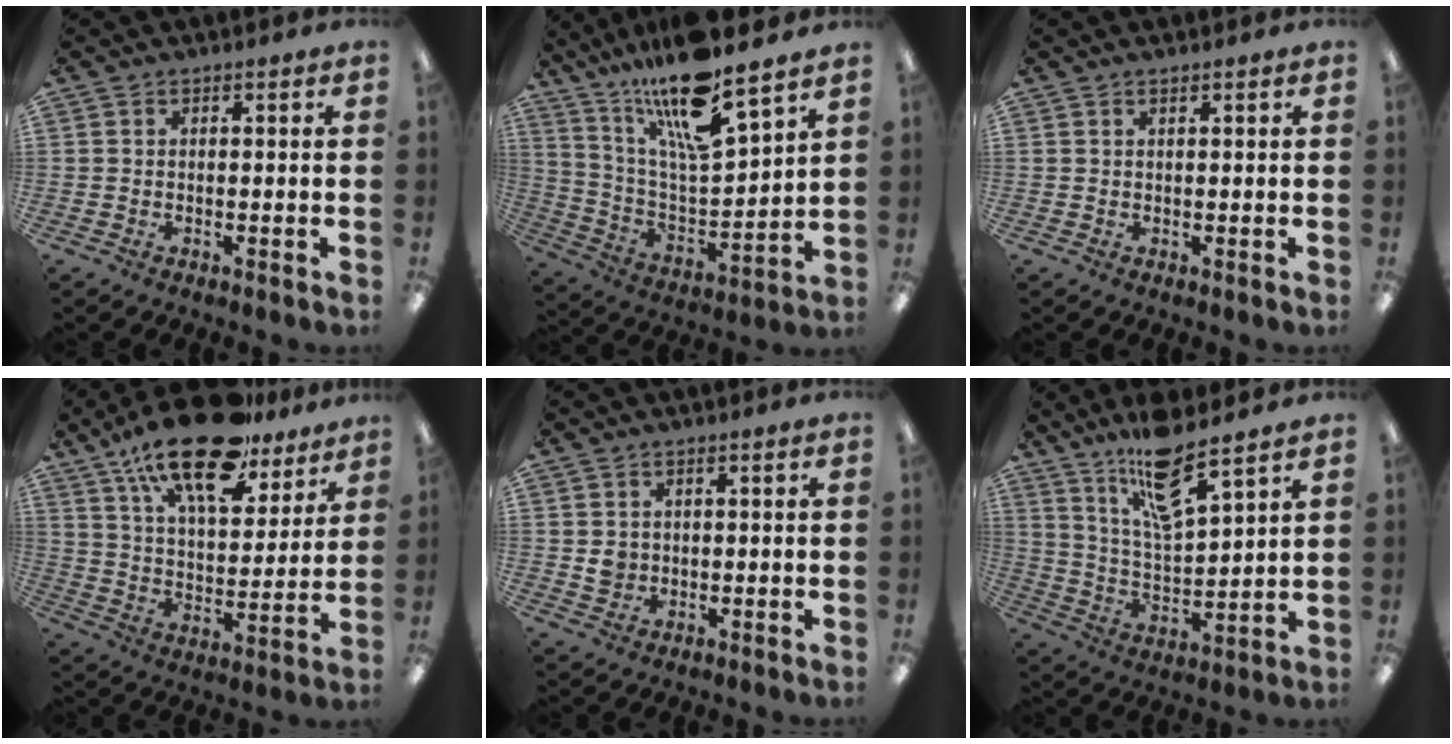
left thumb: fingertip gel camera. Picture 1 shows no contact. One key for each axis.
{"total": 17.6, "fx": 14.1, "fy": 2.8, "fz": 10.1, "tx": -0.186, "ty": -0.100, "tz": 0.234}
{"total": 0.6, "fx": 0.5, "fy": 0.1, "fz": 0.3, "tx": -0.007, "ty": 0.002, "tz": 0.008}
{"total": 22.0, "fx": 15.8, "fy": 8.4, "fz": 12.7, "tx": -0.212, "ty": -0.087, "tz": 0.271}
{"total": 2.7, "fx": 0.4, "fy": 2.5, "fz": 1.0, "tx": -0.013, "ty": 0.001, "tz": 0.006}
{"total": 13.7, "fx": 10.5, "fy": 3.1, "fz": 8.1, "tx": -0.146, "ty": -0.052, "tz": 0.179}